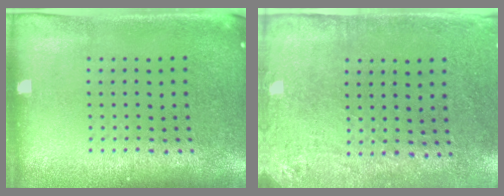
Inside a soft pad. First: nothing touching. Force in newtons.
{"total": 2.8, "press": 2.3, "slide": 1.6}